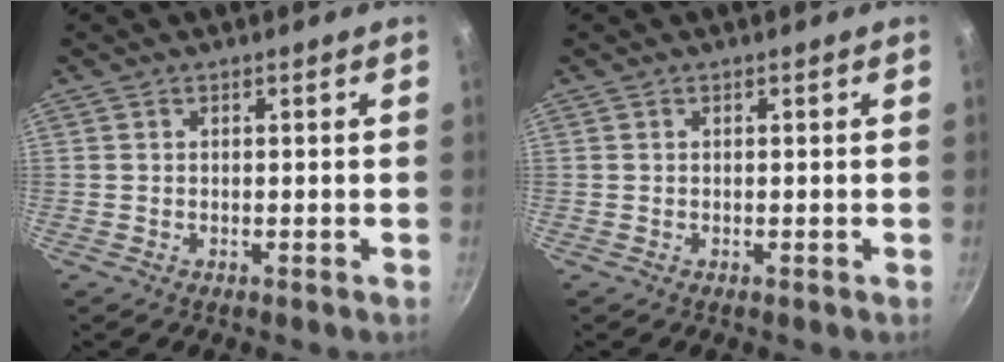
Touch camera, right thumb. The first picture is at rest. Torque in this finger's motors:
{"motor_torque": [0.00, 0.00, 0.02, 0.01, 0.00]}